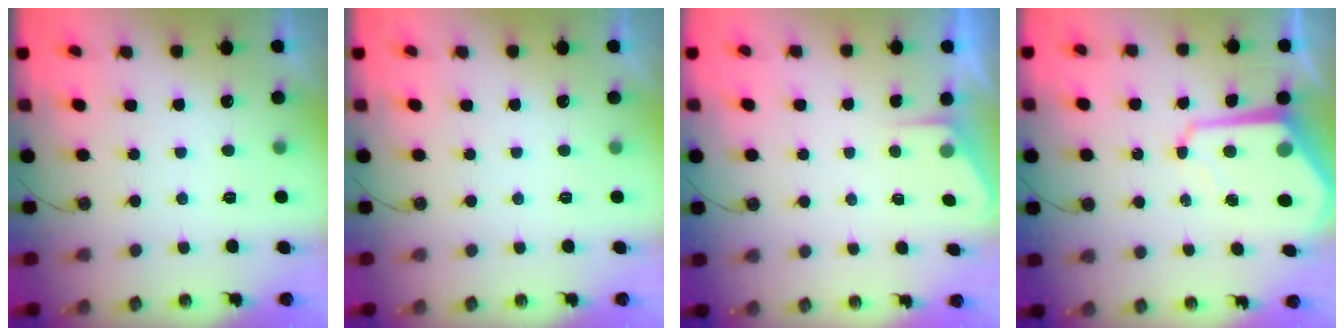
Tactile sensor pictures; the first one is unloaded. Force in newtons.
{"total": 0.0}
{"total": 2.2, "press": 2.2, "slide": 0.4}
{"total": 10.3, "press": 10.2, "slide": 1.0}